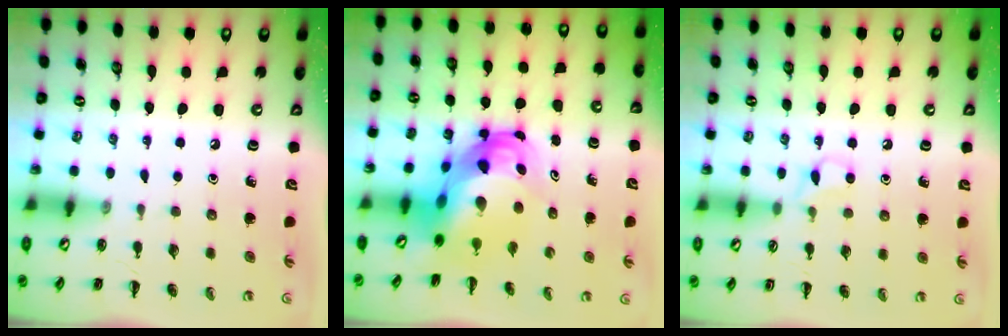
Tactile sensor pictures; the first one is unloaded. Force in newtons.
{"total": 9.0, "press": 8.7, "slide": 2.5}
{"total": 3.4, "press": 3.3, "slide": 1.0}